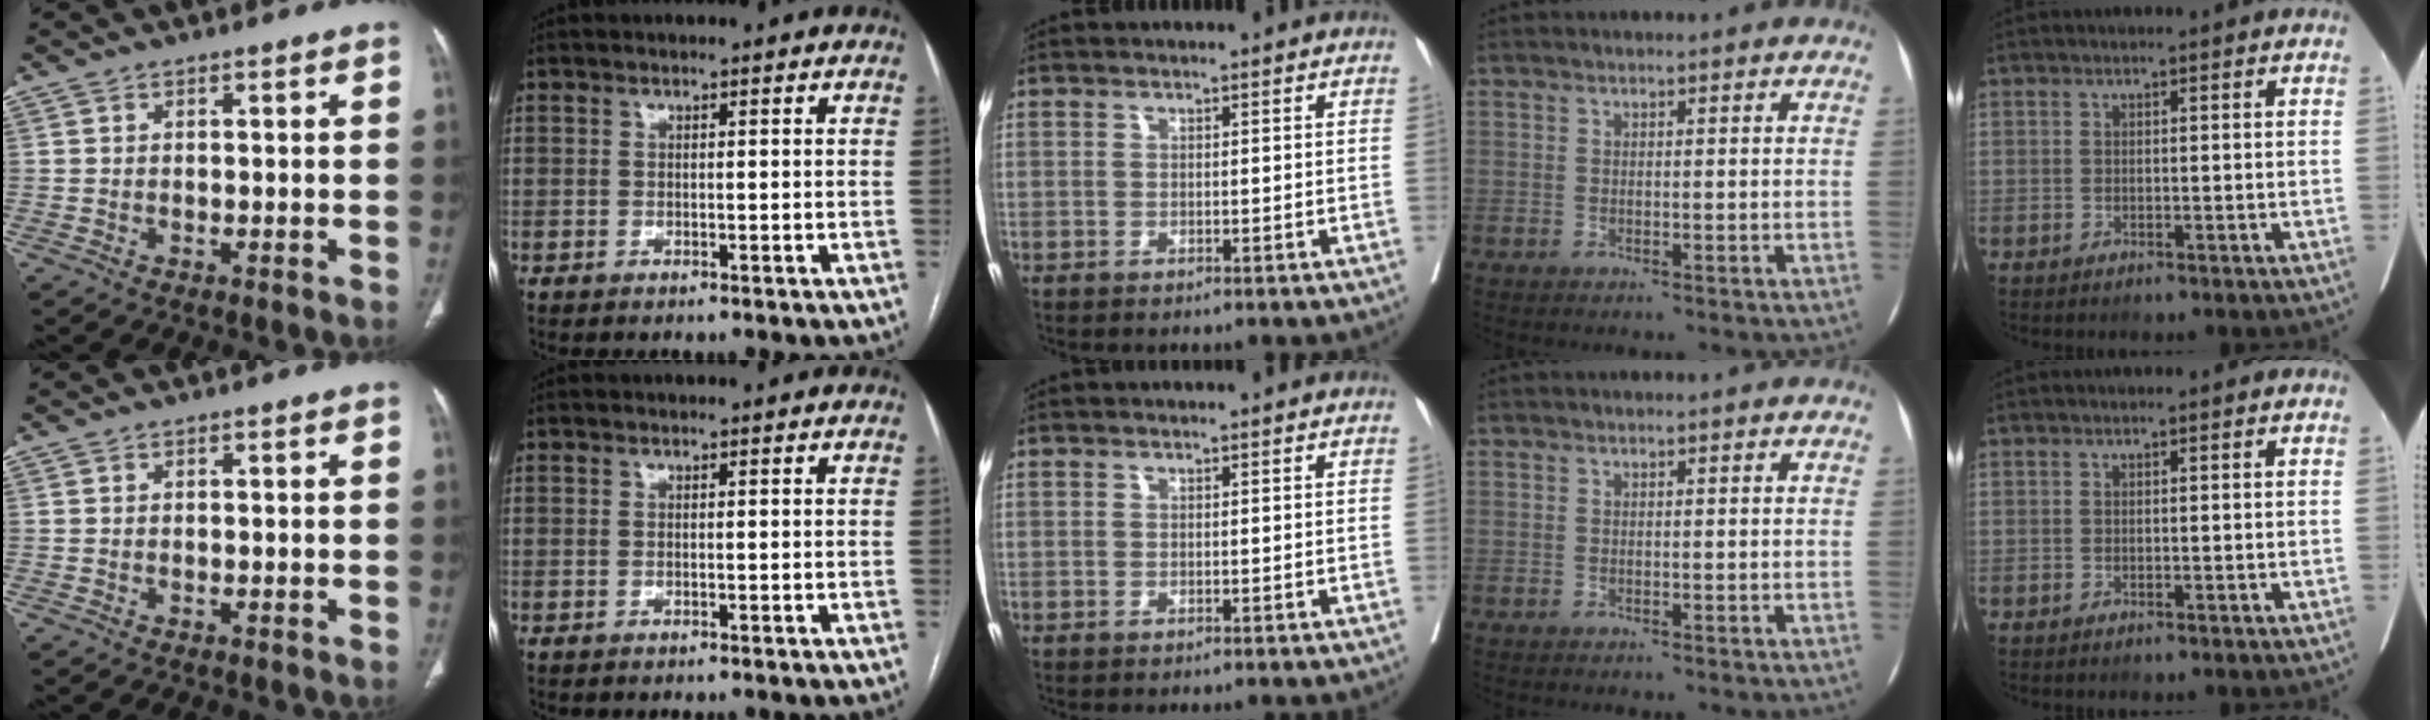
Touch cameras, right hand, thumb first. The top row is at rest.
{}